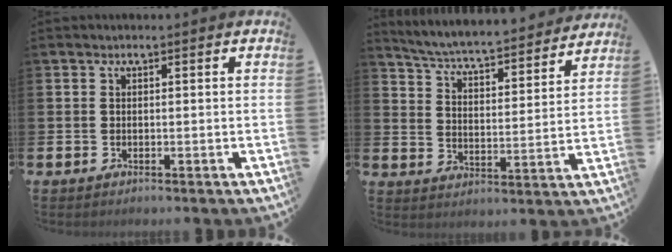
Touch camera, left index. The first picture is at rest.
{"total": 5.9, "force": [5.7, 0.3, 1.4], "torque": [-0.060, -0.049, 0.094]}